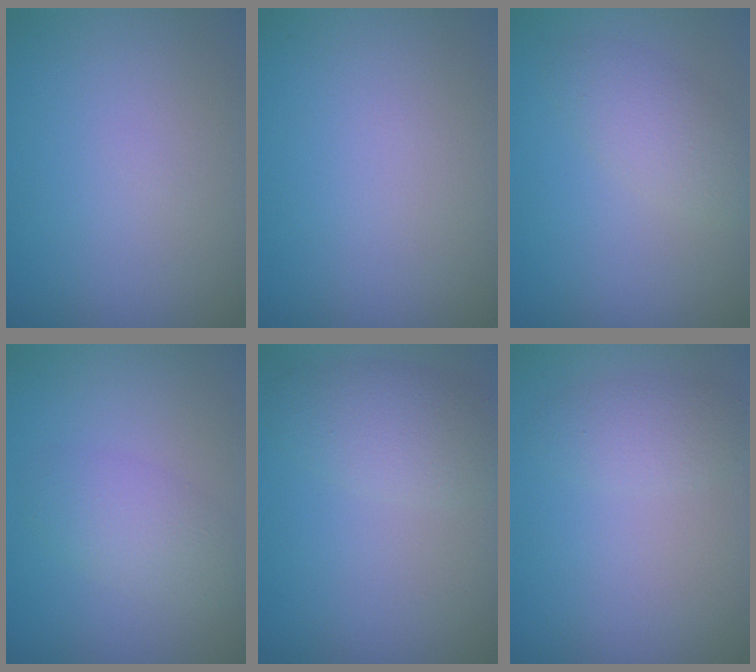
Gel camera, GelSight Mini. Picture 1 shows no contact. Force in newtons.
{"total": 0.0}
{"total": 3.0, "press": 3.0, "slide": 0.1}
{"total": 3.0, "press": 3.0, "slide": 0.2}
{"total": 3.6, "press": 3.6, "slide": 0.2}
{"total": 2.1, "press": 2.1, "slide": 0.2}